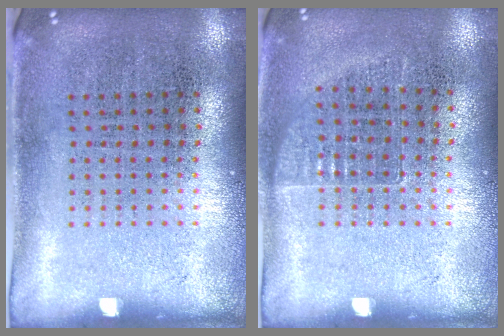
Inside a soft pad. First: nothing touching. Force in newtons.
{"total": 0.7, "press": 0.7, "slide": 0.1}